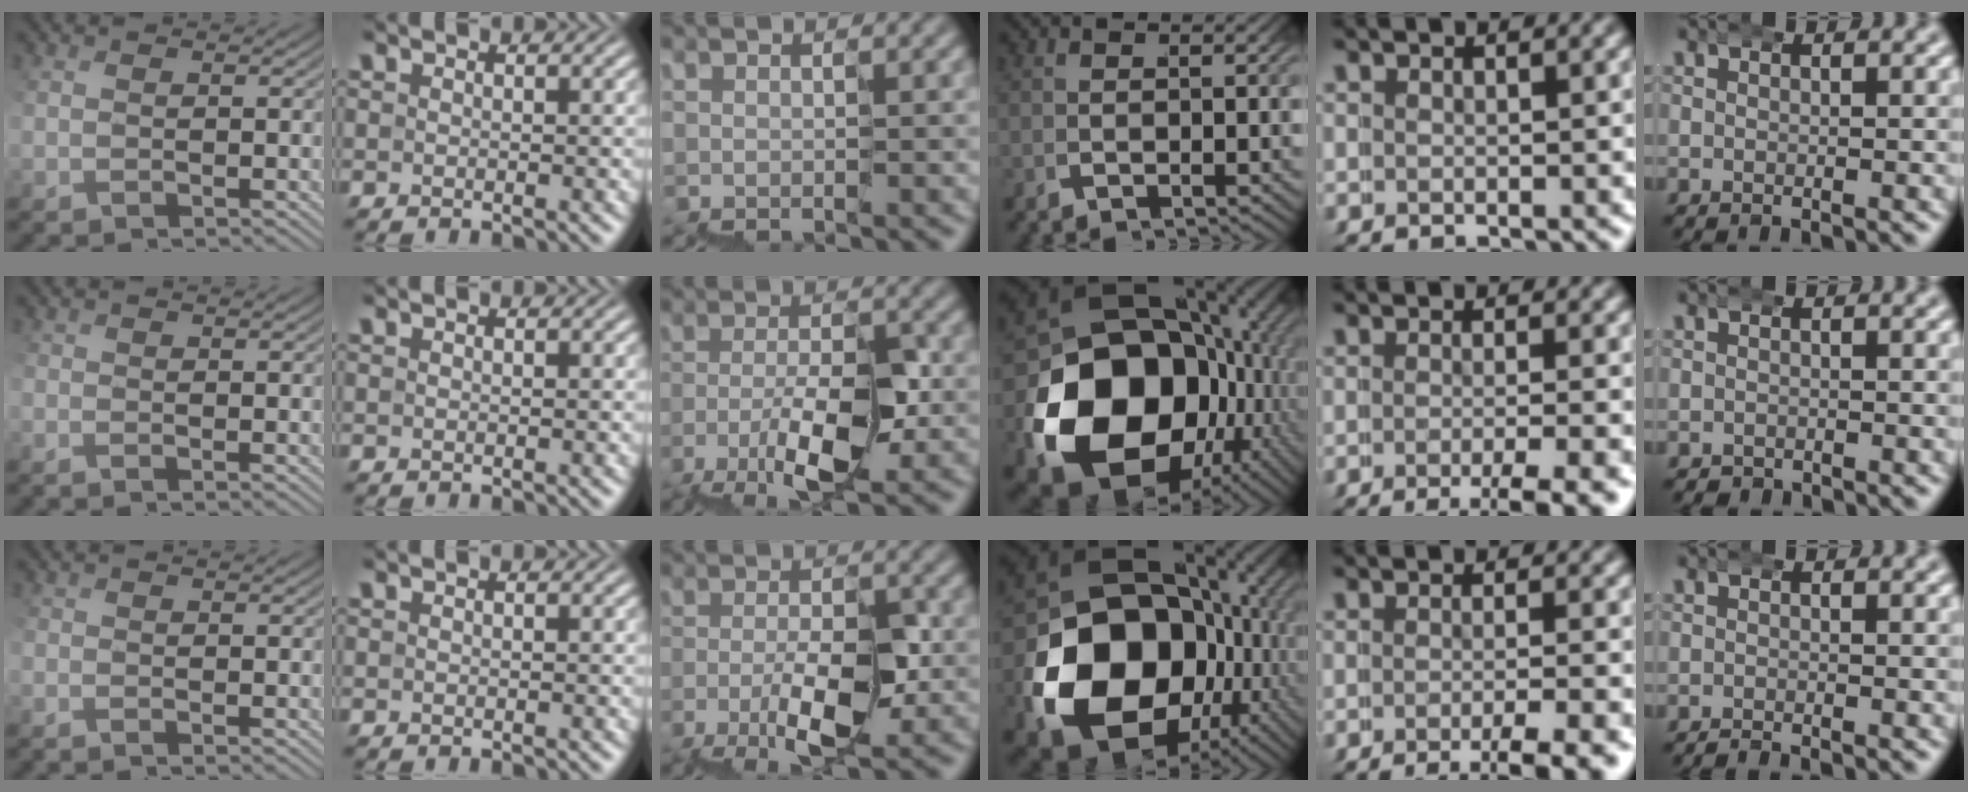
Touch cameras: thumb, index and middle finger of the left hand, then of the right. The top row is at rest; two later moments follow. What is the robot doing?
{"motion": "wrap", "object": "belt"}